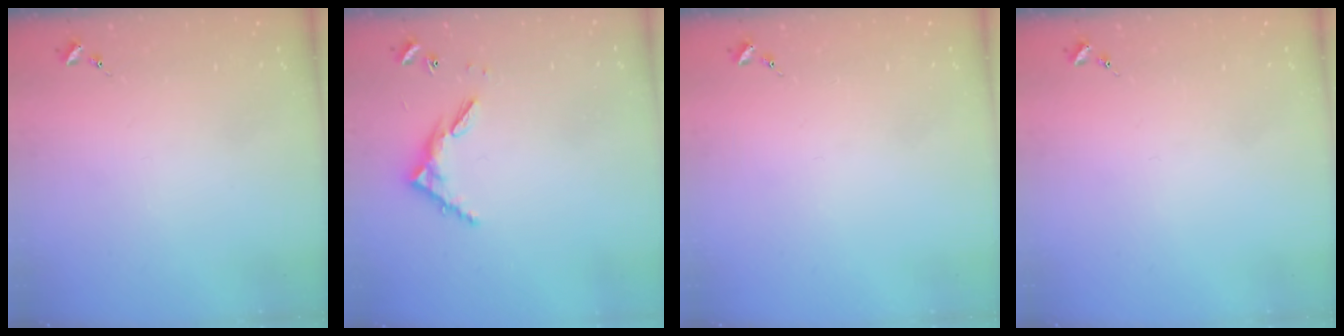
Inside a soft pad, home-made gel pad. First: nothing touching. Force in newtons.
{"total": 6.3, "press": 6.3, "slide": 0.5}
{"total": 0.0}
{"total": 0.0}